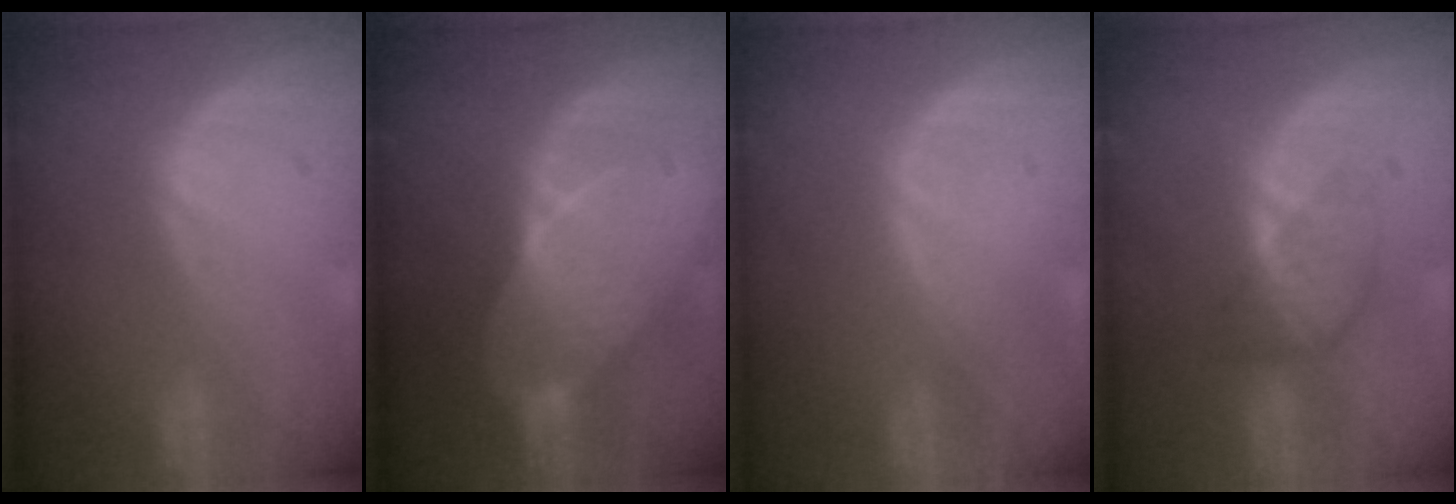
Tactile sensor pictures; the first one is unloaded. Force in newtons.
{"total": 7.4, "press": 6.9, "slide": 2.4}
{"total": 0.0}
{"total": 3.9, "press": 3.6, "slide": 1.4}